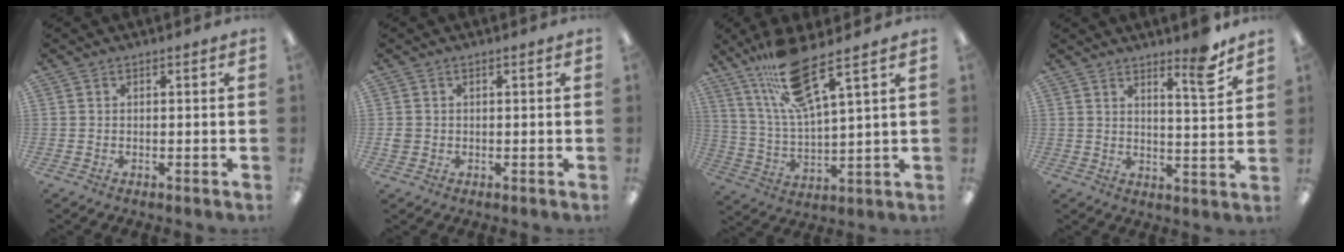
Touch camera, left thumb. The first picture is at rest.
{"total": 1.8, "force": [0.0, 1.6, 0.7], "torque": [-0.013, 0.005, -0.002]}
{"total": 16.1, "force": [11.4, 3.2, 10.9], "torque": [-0.214, -0.046, 0.192]}
{"total": 7.9, "force": [6.1, 1.0, 4.9], "torque": [-0.058, -0.044, 0.093]}